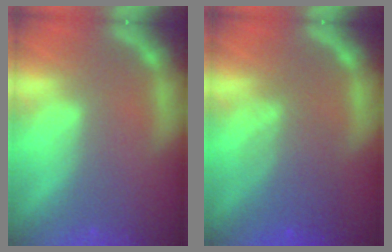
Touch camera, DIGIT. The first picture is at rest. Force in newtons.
{"total": 5.1}